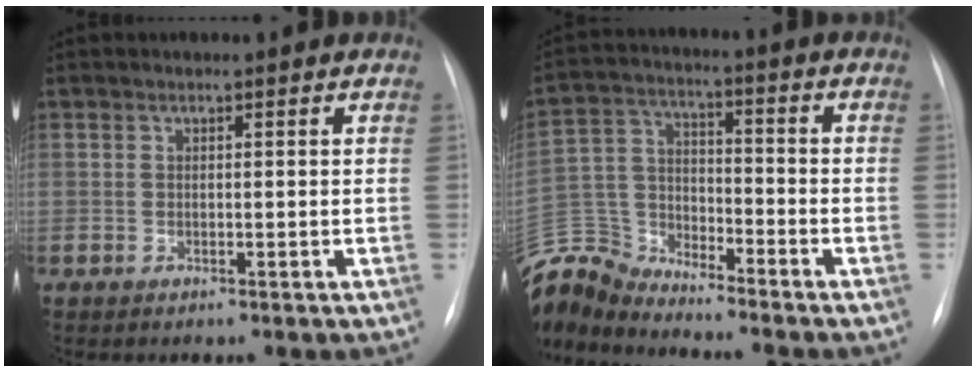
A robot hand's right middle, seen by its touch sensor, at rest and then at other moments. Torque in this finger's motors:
{"motor_torque": [1.05, -1.09, 0.12, 0.01]}